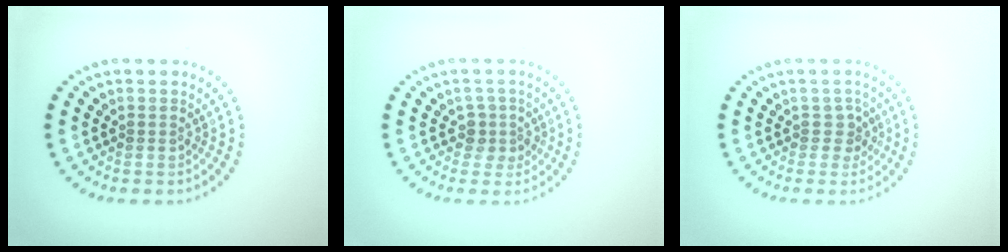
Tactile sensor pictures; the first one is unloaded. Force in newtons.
{"total": 1.8, "press": 1.4, "slide": 1.2}
{"total": 1.4, "press": 1.2, "slide": 0.8}